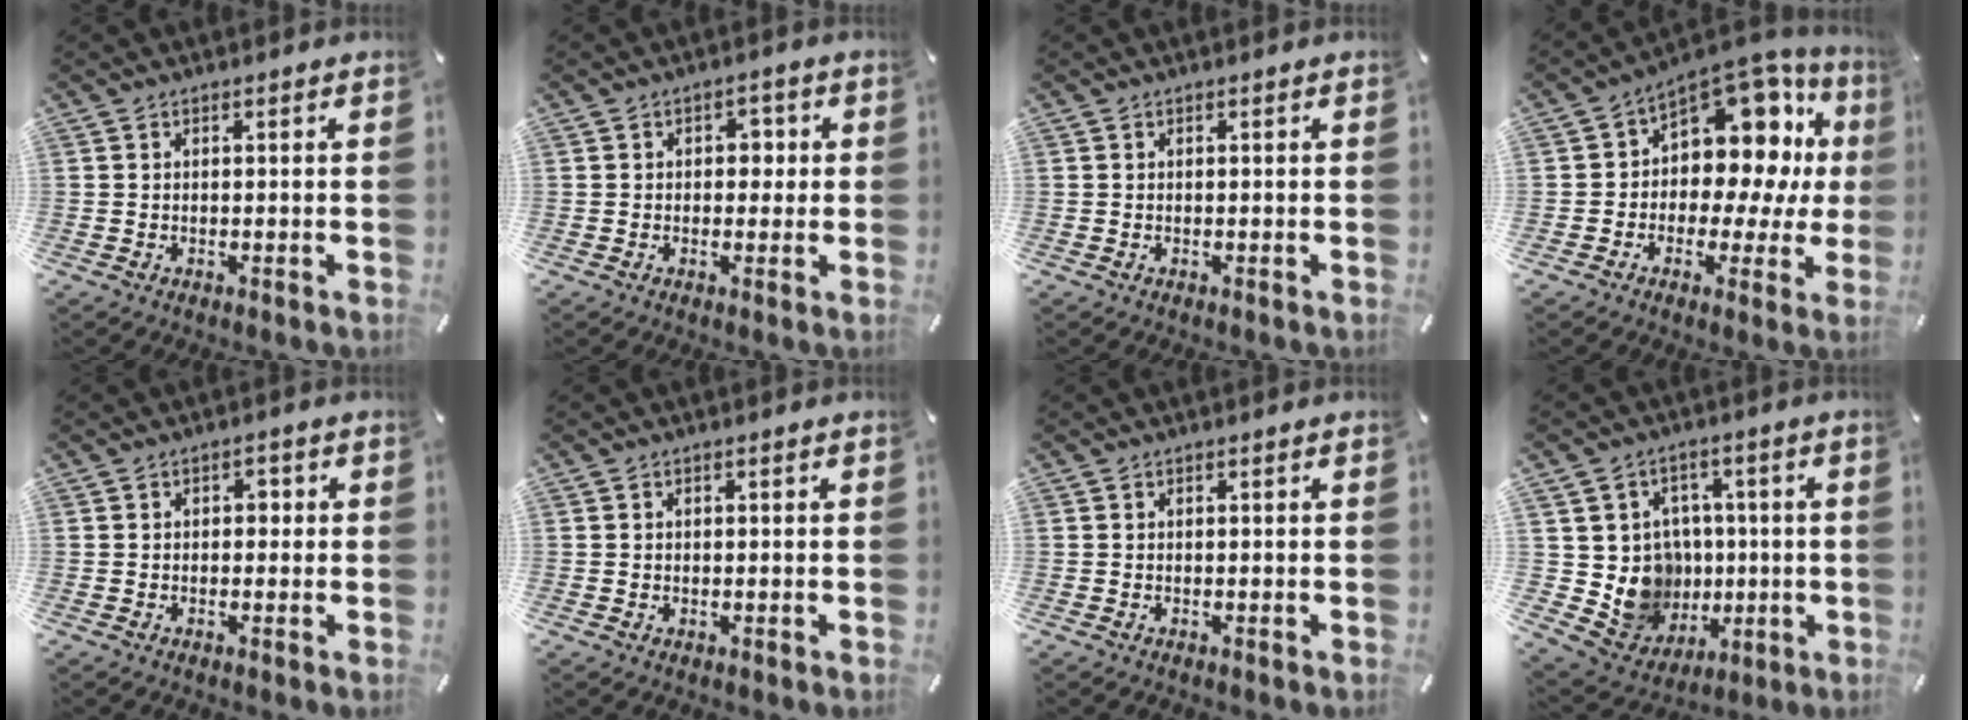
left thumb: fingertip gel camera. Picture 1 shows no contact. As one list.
[{"total": 3.2, "force": [-0.1, 2.4, 2.1], "torque": [-0.018, 0.002, -0.012]}, {"total": 0.0}, {"total": 14.2, "force": [5.5, 10.0, 8.5], "torque": [-0.100, -0.065, 0.096]}, {"total": 1.9, "force": [-0.2, 1.5, 1.2], "torque": [-0.017, 0.006, -0.011]}, {"total": 0.6, "force": [0.1, 0.6, 0.1], "torque": [-0.002, 0.005, 0.000]}, {"total": 0.0}, {"total": 12.4, "force": [-0.3, 12.1, 2.9], "torque": [-0.053, -0.007, 0.021]}]